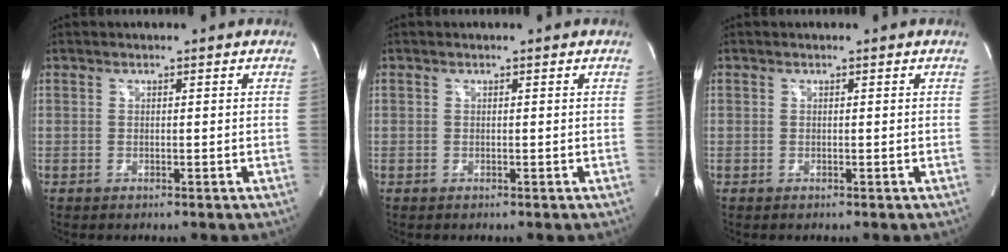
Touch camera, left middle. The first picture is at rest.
{"total": 0.0}
{"total": 0.0}